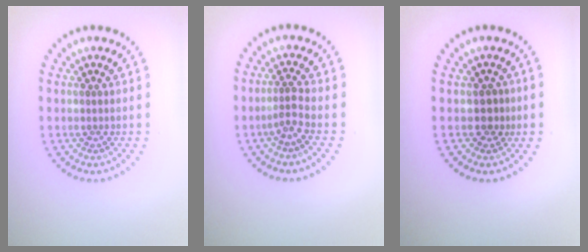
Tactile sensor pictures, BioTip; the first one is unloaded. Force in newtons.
{"total": 1.7, "press": 1.2, "slide": 1.2}
{"total": 1.5, "press": 1.3, "slide": 0.8}